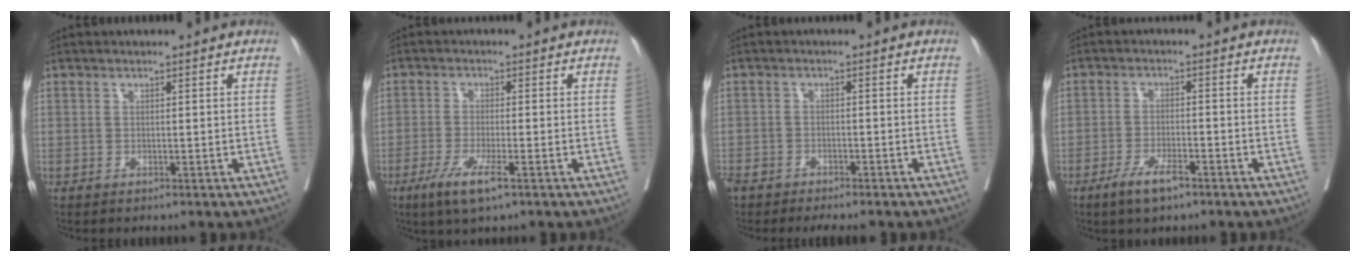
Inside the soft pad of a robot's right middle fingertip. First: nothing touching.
{"total": 5.6, "force": [-3.1, 0.6, 4.6], "torque": [-0.090, -0.013, -0.055]}
{"total": 8.1, "force": [-6.8, 2.8, 3.3], "torque": [-0.056, -0.005, -0.099]}
{"total": 4.8, "force": [-3.2, 1.1, 3.4], "torque": [-0.068, -0.003, -0.056]}